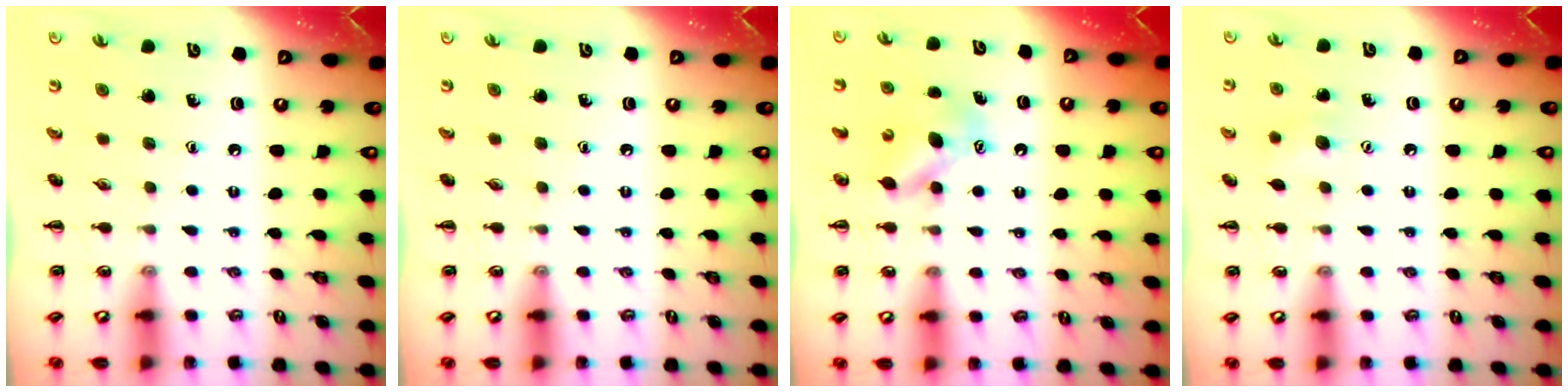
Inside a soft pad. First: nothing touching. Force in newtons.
{"total": 0.0}
{"total": 6.1, "press": 6.1, "slide": 0.3}
{"total": 6.5, "press": 6.3, "slide": 1.6}